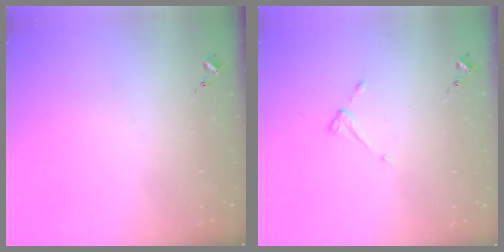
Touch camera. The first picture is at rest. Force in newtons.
{"total": 3.8, "press": 3.8, "slide": 0.4}